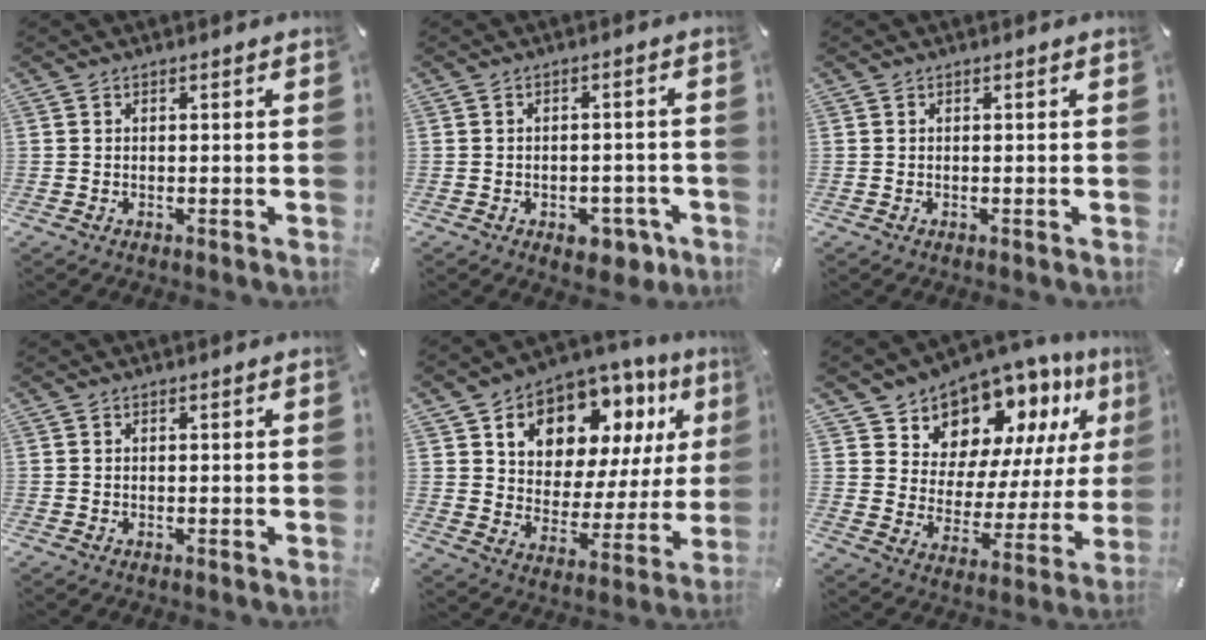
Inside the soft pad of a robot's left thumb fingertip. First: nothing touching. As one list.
[{"total": 6.2, "force": [-2.8, 3.9, 3.8], "torque": [-0.046, 0.018, -0.045]}, {"total": 0.0}, {"total": 0.0}, {"total": 12.3, "force": [7.9, 8.3, 4.4], "torque": [-0.073, -0.070, 0.141]}, {"total": 12.2, "force": [10.1, 6.8, 1.0], "torque": [-0.025, -0.112, 0.182]}]